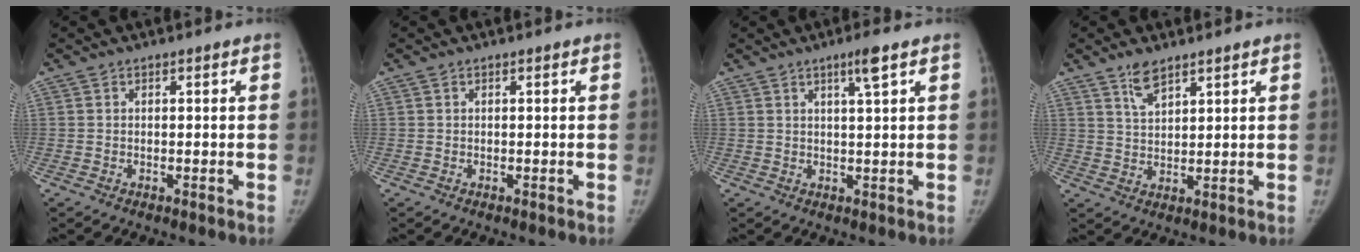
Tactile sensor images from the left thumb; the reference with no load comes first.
{"total": 0.0}
{"total": 3.4, "force": [1.9, -0.1, 2.9], "torque": [-0.048, -0.010, 0.034]}
{"total": 4.6, "force": [3.3, 1.8, 2.6], "torque": [-0.037, -0.018, 0.067]}